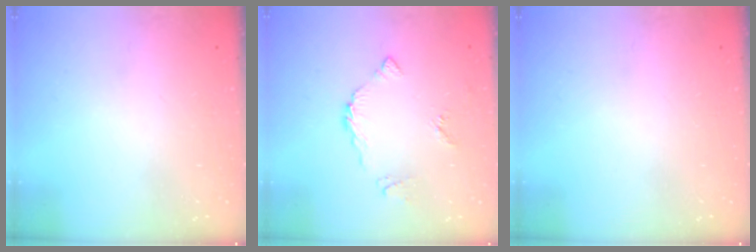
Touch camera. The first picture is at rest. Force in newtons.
{"total": 5.6, "press": 5.6, "slide": 0.2}
{"total": 0.0}